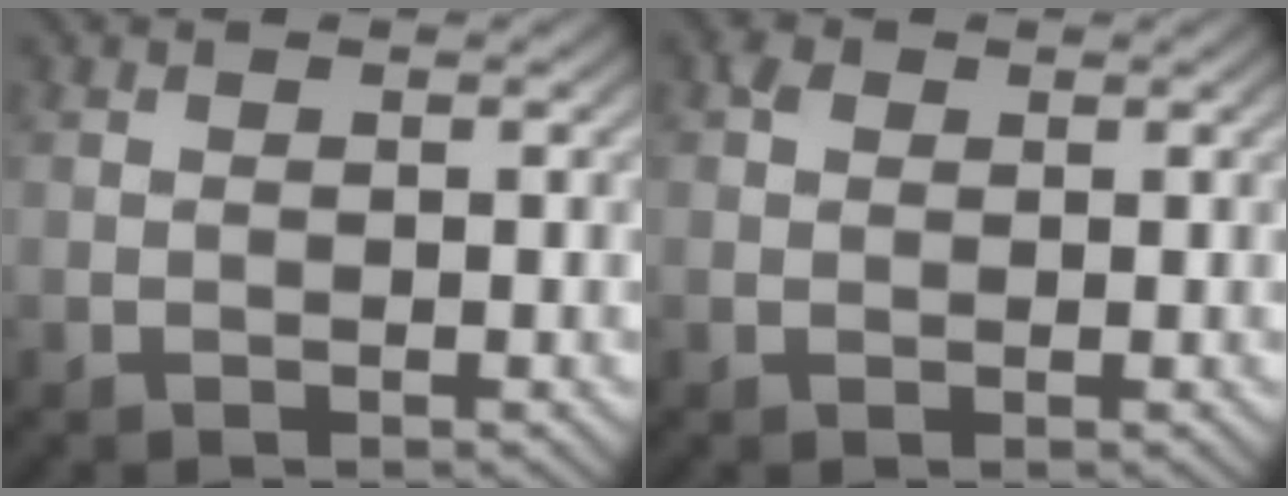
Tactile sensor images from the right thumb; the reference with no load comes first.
{"total": 1.2, "force": [0.5, 1.0, 0.5], "torque": [-0.009, 0.003, 0.005]}